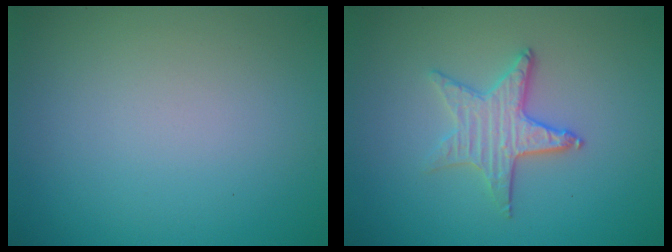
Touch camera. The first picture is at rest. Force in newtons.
{"total": 3.2, "press": 2.8, "slide": 1.5}